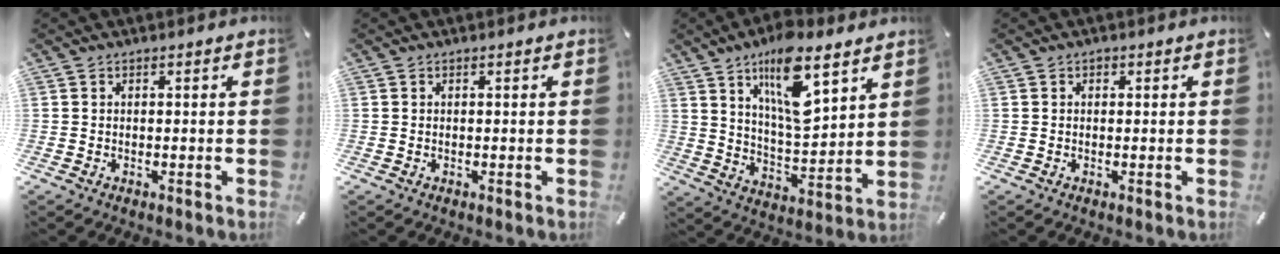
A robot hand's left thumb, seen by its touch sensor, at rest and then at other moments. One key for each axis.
{"total": 0.0}
{"total": 15.5, "fx": 9.4, "fy": 5.9, "fz": 10.8, "tx": -0.180, "ty": -0.039, "tz": 0.160}
{"total": 0.6, "fx": 0.2, "fy": 0.5, "fz": 0.2, "tx": -0.005, "ty": 0.005, "tz": 0.002}